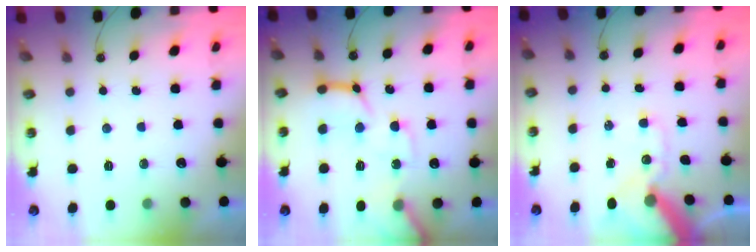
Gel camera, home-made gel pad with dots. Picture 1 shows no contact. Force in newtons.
{"total": 15.7, "press": 15.5, "slide": 2.2}
{"total": 12.2, "press": 12.1, "slide": 1.6}